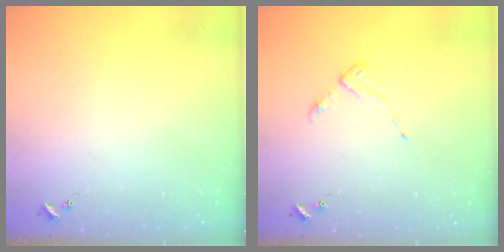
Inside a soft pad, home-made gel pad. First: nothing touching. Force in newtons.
{"total": 5.0, "press": 4.9, "slide": 0.6}